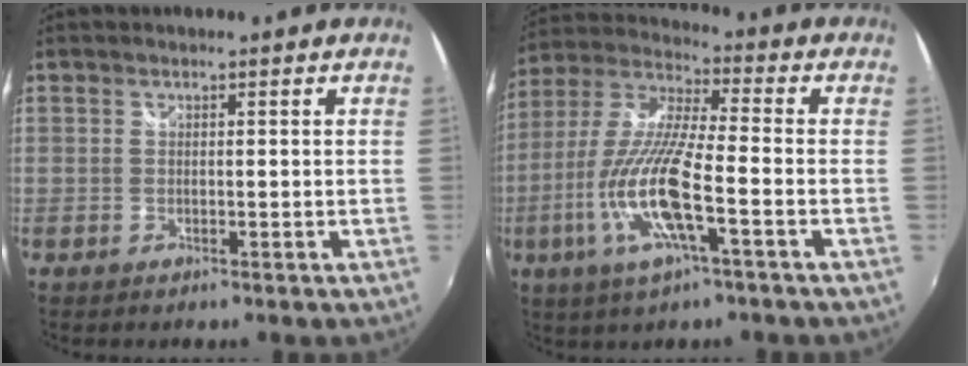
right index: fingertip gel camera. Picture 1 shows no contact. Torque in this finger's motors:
{"motor_torque": [2.14, 0.00, 1.05, 0.21]}